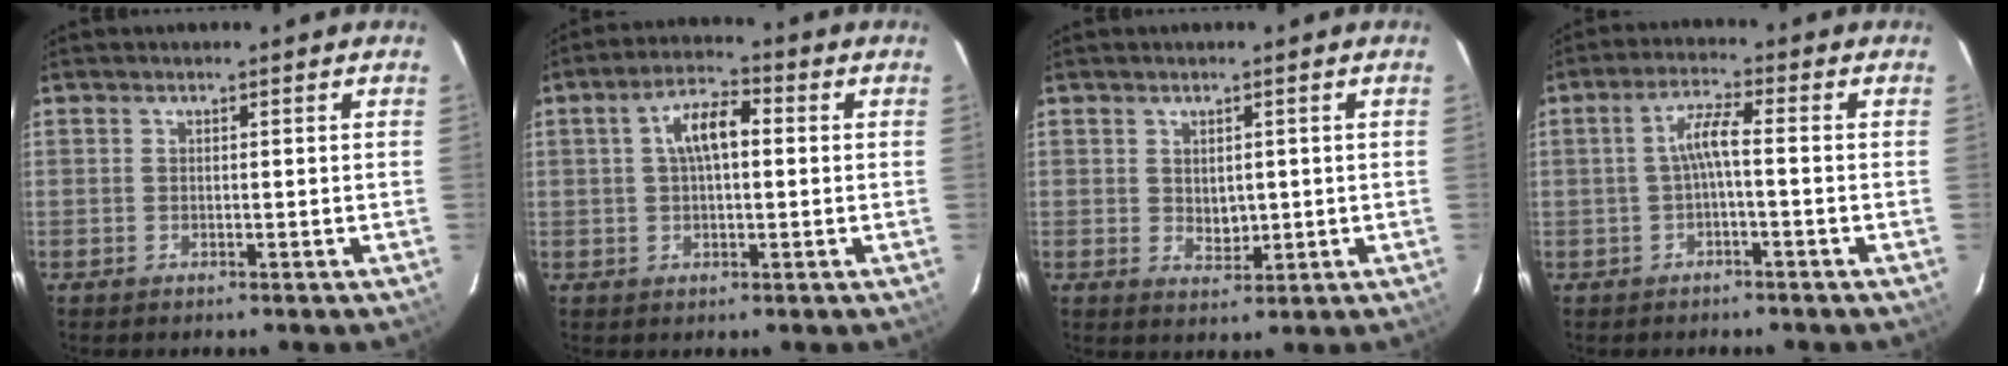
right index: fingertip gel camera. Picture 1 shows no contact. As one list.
[{"total": 7.0, "force": [1.1, 3.1, 6.1], "torque": [-0.116, 0.021, 0.020]}, {"total": 3.0, "force": [0.4, 2.3, 1.9], "torque": [-0.029, -0.001, 0.012]}, {"total": 4.0, "force": [-0.9, 0.3, 3.9], "torque": [-0.081, 0.010, -0.017]}]